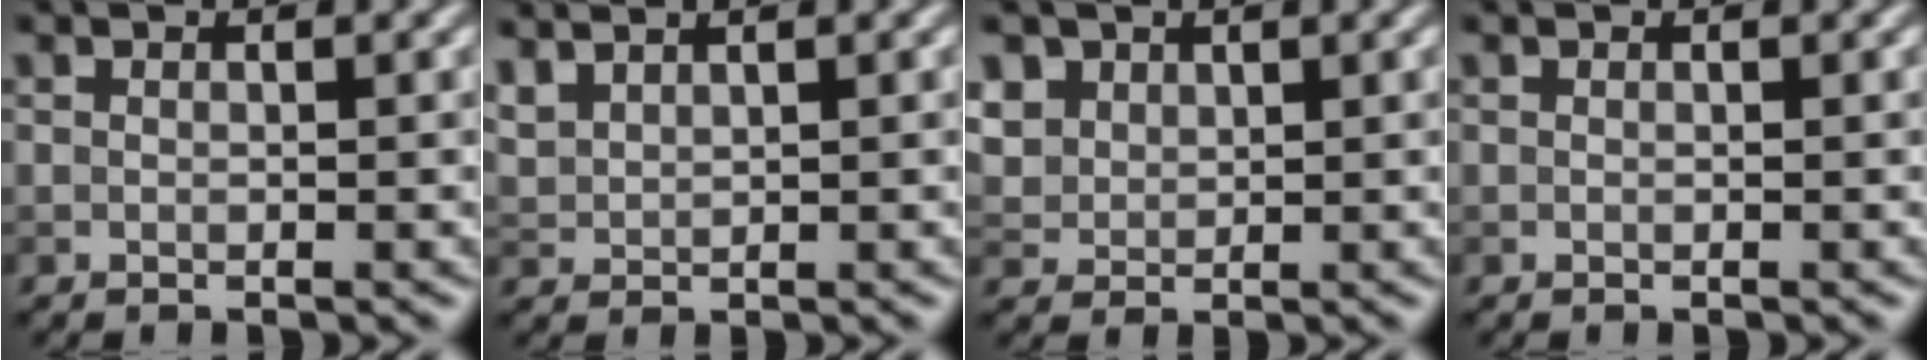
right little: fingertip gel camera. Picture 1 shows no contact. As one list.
[{"total": 1.9, "force": [1.7, 0.6, 0.7], "torque": [-0.022, 0.009, 0.041]}, {"total": 3.7, "force": [2.0, 2.8, 1.4], "torque": [-0.055, 0.003, 0.056]}, {"total": 0.0}]